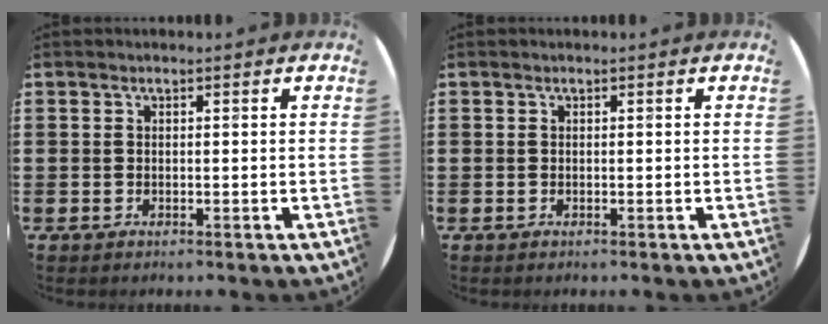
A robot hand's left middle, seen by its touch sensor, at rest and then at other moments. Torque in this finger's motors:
{"motor_torque": [0.00, 0.00, -0.02, 0.00]}